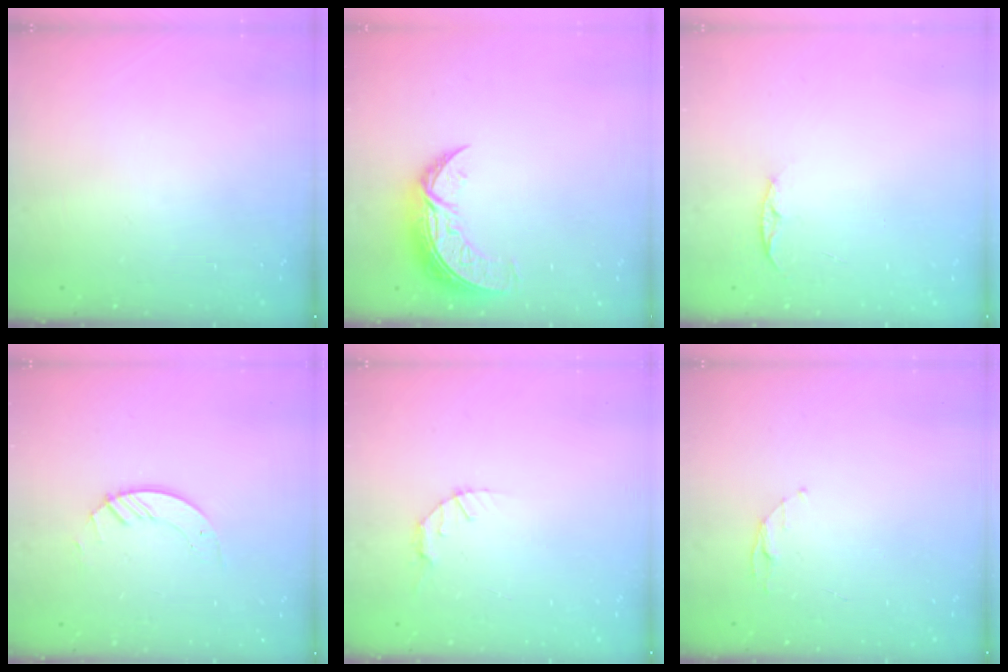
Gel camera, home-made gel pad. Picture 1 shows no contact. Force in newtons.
{"total": 9.1, "press": 9.0, "slide": 0.8}
{"total": 4.5, "press": 4.5, "slide": 0.6}
{"total": 3.7, "press": 3.7, "slide": 0.4}
{"total": 2.8, "press": 2.8, "slide": 0.4}
{"total": 4.4, "press": 4.4, "slide": 0.5}